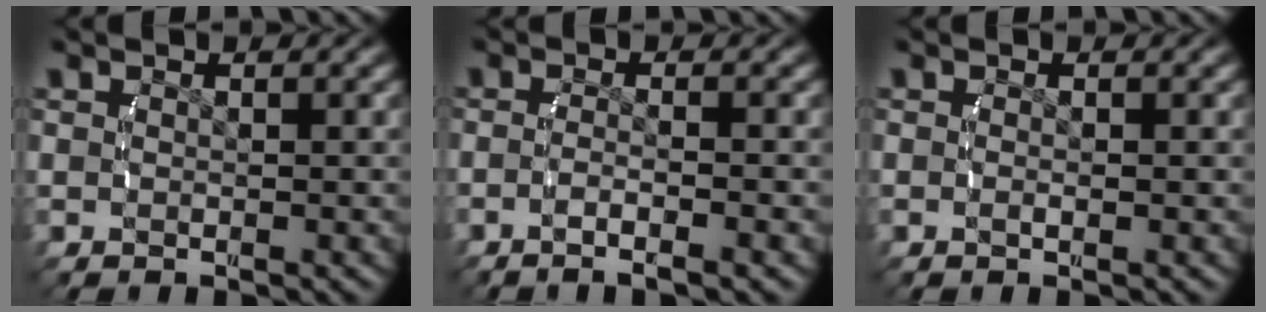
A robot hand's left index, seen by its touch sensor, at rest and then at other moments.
{"total": 2.5, "force": [-1.8, -0.3, 1.8], "torque": [-0.039, -0.005, -0.028]}
{"total": 0.7, "force": [-0.4, 0.0, 0.6], "torque": [-0.018, -0.005, -0.007]}